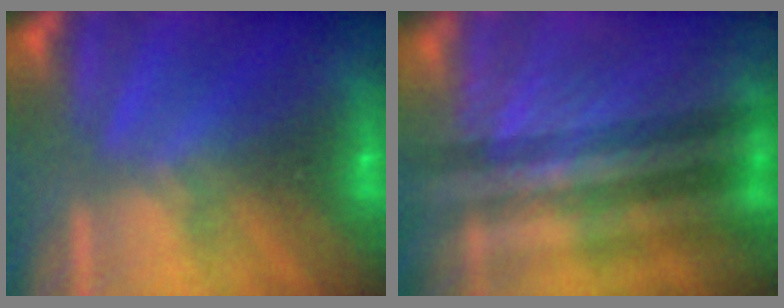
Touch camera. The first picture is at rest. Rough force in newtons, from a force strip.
{"total": 3.3}